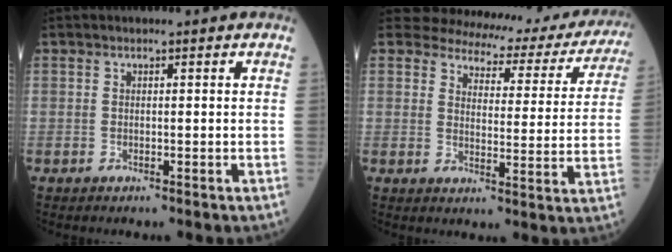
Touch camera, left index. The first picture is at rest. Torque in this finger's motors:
{"motor_torque": [1.07, -1.07, 0.07, 0.00]}